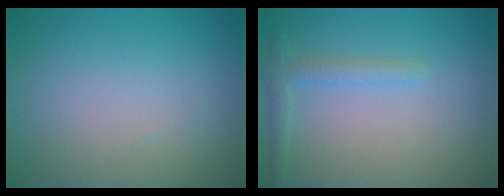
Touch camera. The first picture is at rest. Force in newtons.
{"total": 1.7, "press": 1.7, "slide": 0.1}